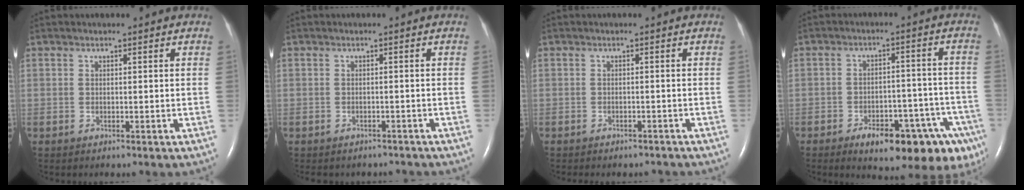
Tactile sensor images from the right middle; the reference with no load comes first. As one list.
[{"total": 4.8, "force": [-4.3, 2.0, 0.8], "torque": [-0.008, 0.003, -0.047]}, {"total": 4.1, "force": [-3.6, 1.5, 1.1], "torque": [-0.013, 0.000, -0.042]}, {"total": 15.8, "force": [-9.9, 5.6, 11.0], "torque": [-0.070, 0.034, -0.128]}]